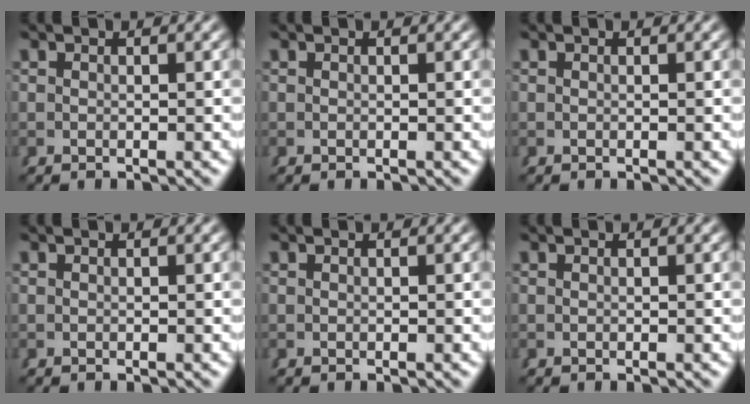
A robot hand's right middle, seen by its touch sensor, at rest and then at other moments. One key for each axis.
{"total": 0.0}
{"total": 0.0}
{"total": 0.0}
{"total": 0.0}
{"total": 0.0}